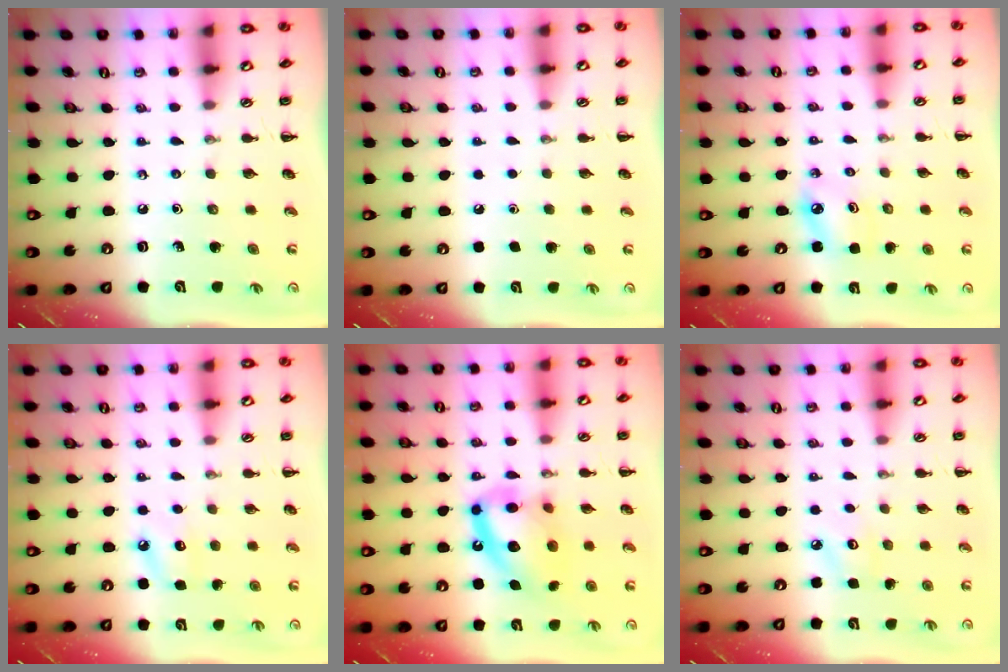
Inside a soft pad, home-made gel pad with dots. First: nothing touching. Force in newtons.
{"total": 1.8, "press": 1.8, "slide": 0.1}
{"total": 4.0, "press": 3.9, "slide": 0.8}
{"total": 7.7, "press": 7.5, "slide": 1.7}
{"total": 15.8, "press": 15.6, "slide": 3.0}
{"total": 3.5, "press": 3.4, "slide": 0.9}